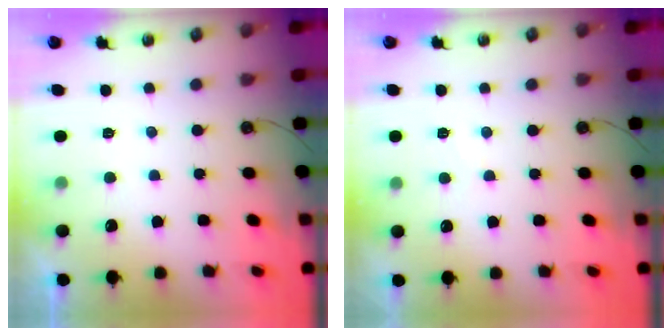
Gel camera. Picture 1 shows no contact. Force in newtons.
{"total": 4.1, "press": 4.1, "slide": 0.5}